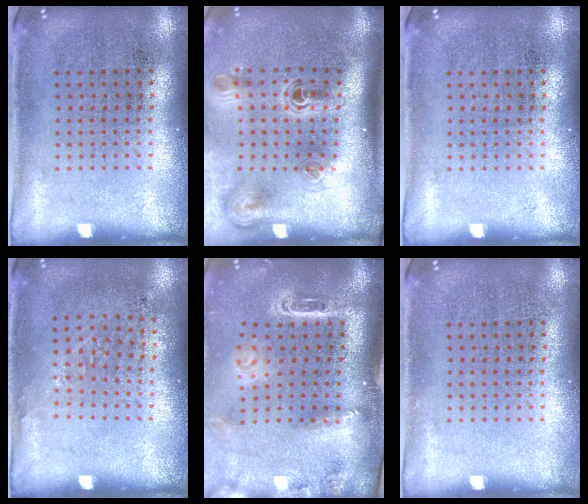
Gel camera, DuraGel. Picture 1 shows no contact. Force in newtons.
{"total": 2.3, "press": 1.5, "slide": 1.8}
{"total": 0.0}
{"total": 1.0, "press": 0.7, "slide": 0.6}
{"total": 2.9, "press": 2.1, "slide": 2.0}
{"total": 0.0}